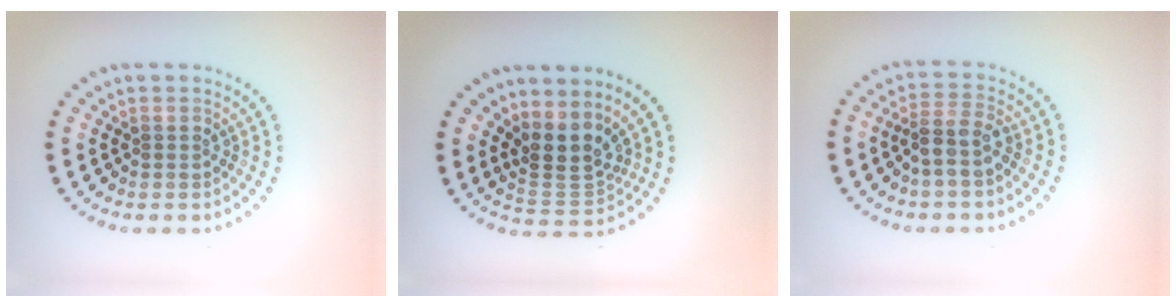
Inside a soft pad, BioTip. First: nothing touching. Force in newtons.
{"total": 3.5, "press": 2.6, "slide": 2.3}
{"total": 2.5, "press": 2.1, "slide": 1.5}